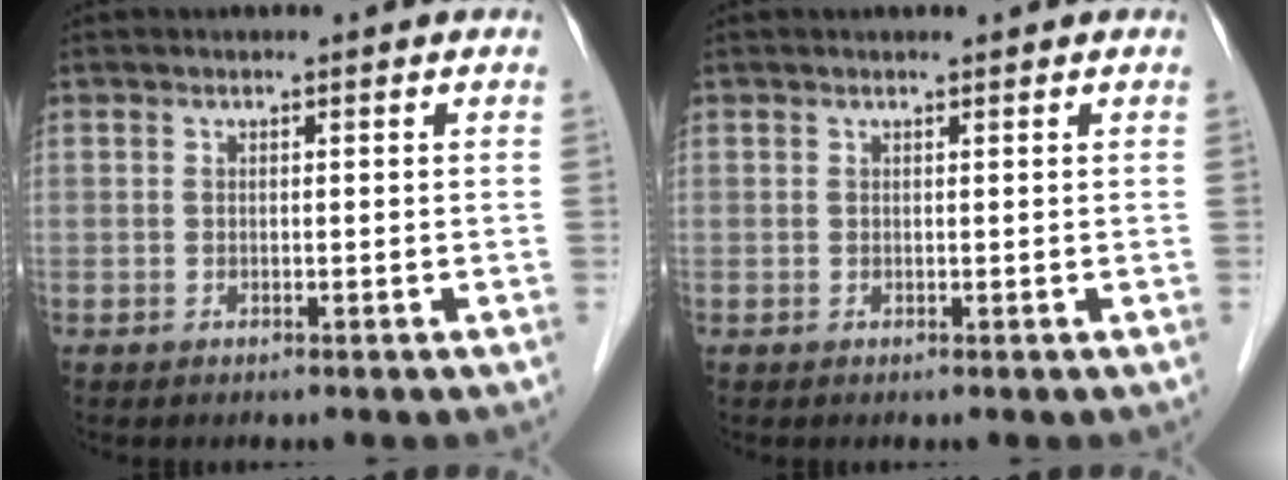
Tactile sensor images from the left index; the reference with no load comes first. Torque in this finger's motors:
{"motor_torque": [0.02, 0.03, 0.00, 0.01]}